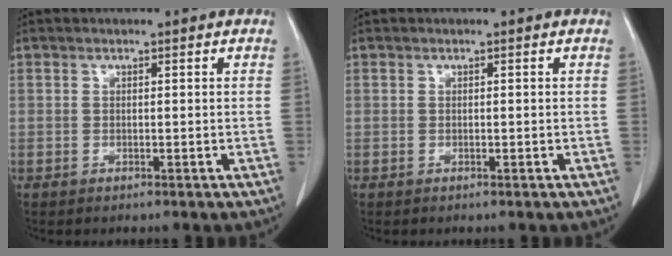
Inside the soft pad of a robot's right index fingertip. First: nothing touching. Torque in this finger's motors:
{"motor_torque": [-0.04, 0.04, 0.00, 0.00]}